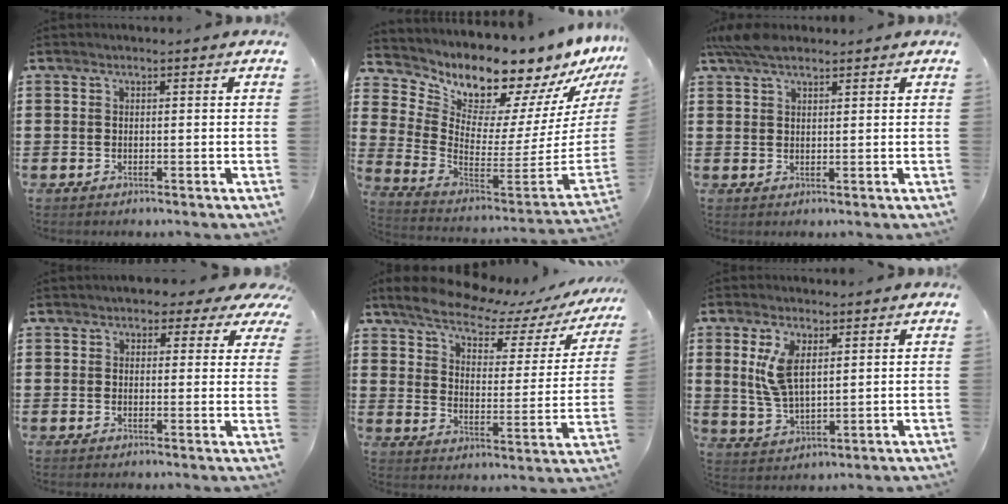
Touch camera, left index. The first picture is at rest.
{"total": 9.4, "force": [9.0, 1.8, 1.8], "torque": [-0.070, -0.103, 0.150]}
{"total": 4.7, "force": [3.4, 1.7, 2.7], "torque": [-0.063, 0.004, 0.064]}
{"total": 3.0, "force": [2.3, 1.4, 1.3], "torque": [-0.020, -0.008, 0.036]}
{"total": 8.0, "force": [6.7, 2.0, 3.8], "torque": [-0.098, -0.037, 0.112]}
{"total": 6.9, "force": [2.6, 3.3, 5.5], "torque": [-0.132, 0.002, 0.042]}